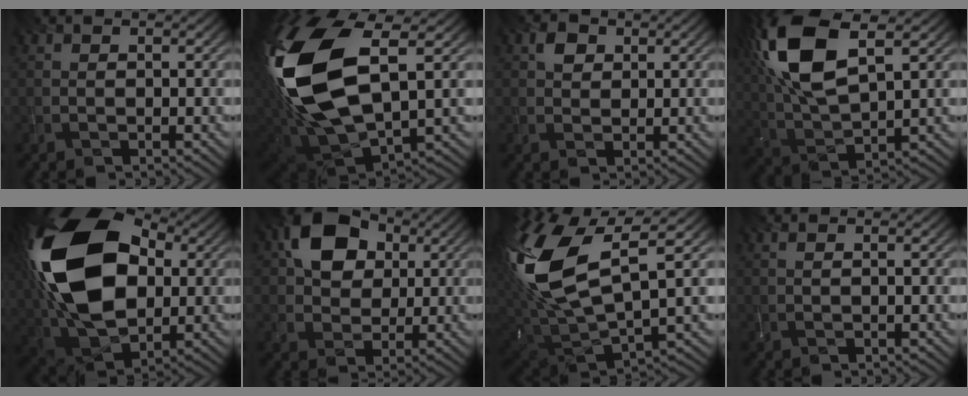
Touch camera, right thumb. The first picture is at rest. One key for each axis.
{"total": 18.7, "fx": 3.7, "fy": 9.5, "fz": 15.6, "tx": -0.375, "ty": 0.005, "tz": 0.071}
{"total": 2.3, "fx": 1.0, "fy": 1.7, "fz": 1.2, "tx": -0.027, "ty": 0.005, "tz": 0.012}
{"total": 14.0, "fx": 5.8, "fy": 5.6, "fz": 11.4, "tx": -0.274, "ty": 0.020, "tz": 0.119}
{"total": 21.2, "fx": 3.9, "fy": 13.5, "fz": 15.9, "tx": -0.354, "ty": 0.018, "tz": 0.068}
{"total": 10.8, "fx": 3.4, "fy": 7.6, "fz": 6.8, "tx": -0.135, "ty": 0.016, "tz": 0.045}
{"total": 16.6, "fx": 5.6, "fy": 7.1, "fz": 14.0, "tx": -0.342, "ty": 0.010, "tz": 0.111}
{"total": 1.0, "fx": 0.5, "fy": 0.0, "fz": 0.9, "tx": -0.023, "ty": 0.006, "tz": 0.010}